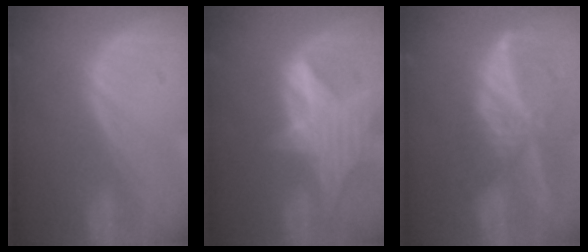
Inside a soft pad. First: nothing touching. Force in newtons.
{"total": 8.4, "press": 7.5, "slide": 3.7}
{"total": 9.4, "press": 8.3, "slide": 4.6}